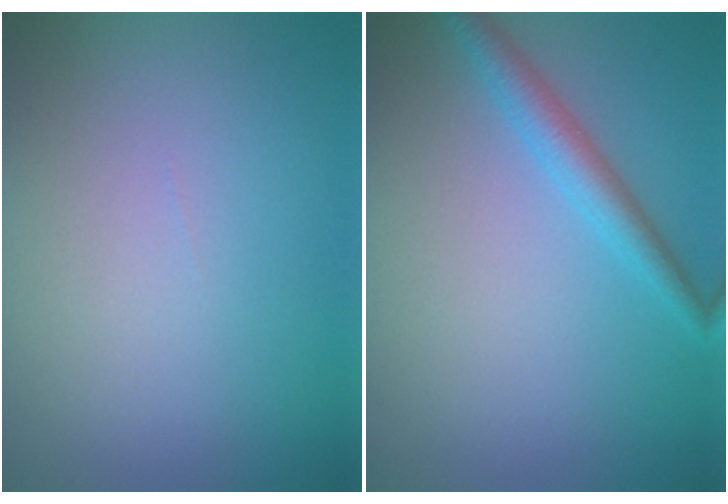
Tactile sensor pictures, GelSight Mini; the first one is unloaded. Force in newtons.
{"total": 2.5, "press": 2.5, "slide": 0.0}